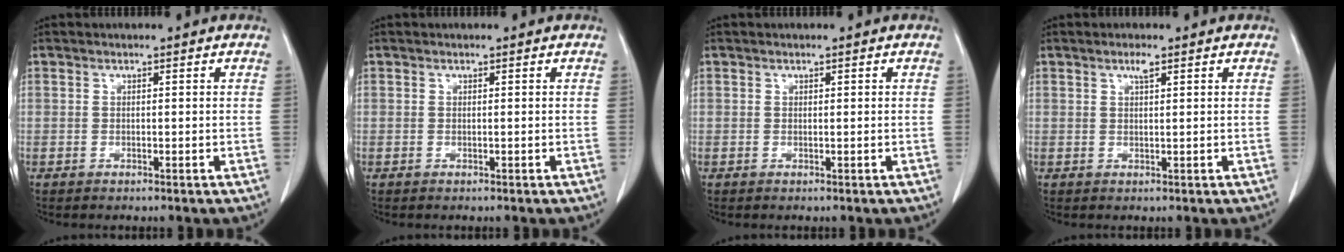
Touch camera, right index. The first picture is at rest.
{"total": 0.0}
{"total": 0.0}
{"total": 1.4, "force": [0.9, 0.1, 1.1], "torque": [-0.022, 0.001, 0.017]}